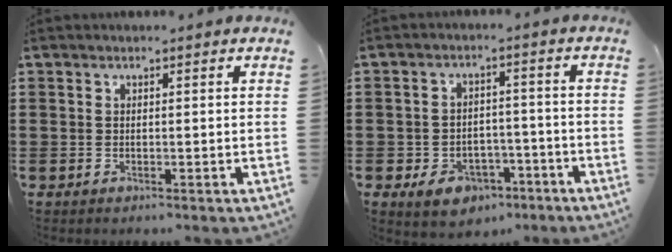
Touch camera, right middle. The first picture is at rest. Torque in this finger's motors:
{"motor_torque": [1.09, -0.24, 0.27, 0.10]}